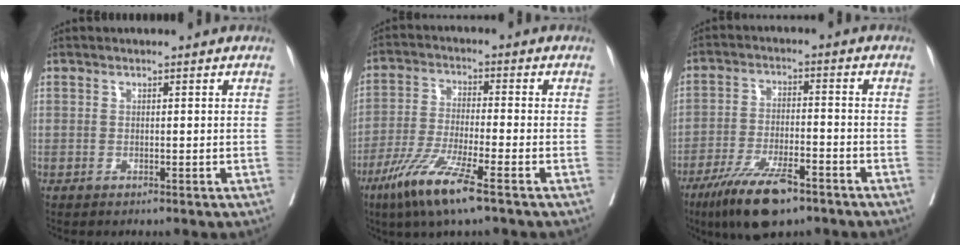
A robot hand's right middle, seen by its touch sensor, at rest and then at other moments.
{"total": 9.9, "force": [-6.0, 0.2, 7.8], "torque": [-0.163, -0.028, -0.117]}
{"total": 10.9, "force": [-7.4, 2.7, 7.5], "torque": [-0.138, -0.019, -0.129]}